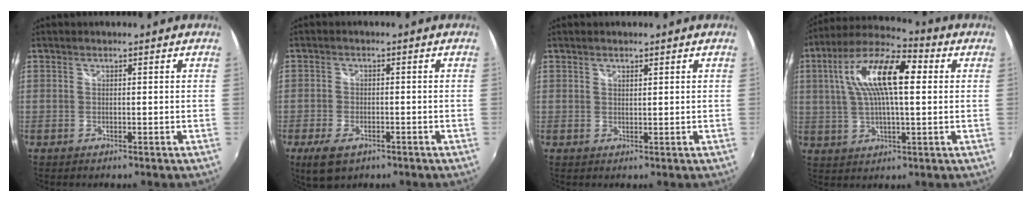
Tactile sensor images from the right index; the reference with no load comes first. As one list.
[{"total": 6.3, "force": [-3.6, 3.3, 3.9], "torque": [-0.097, -0.017, -0.062]}, {"total": 0.9, "force": [0.7, 0.3, 0.4], "torque": [-0.004, 0.001, 0.012]}, {"total": 15.9, "force": [3.6, 5.3, 14.5], "torque": [-0.271, 0.028, 0.053]}]